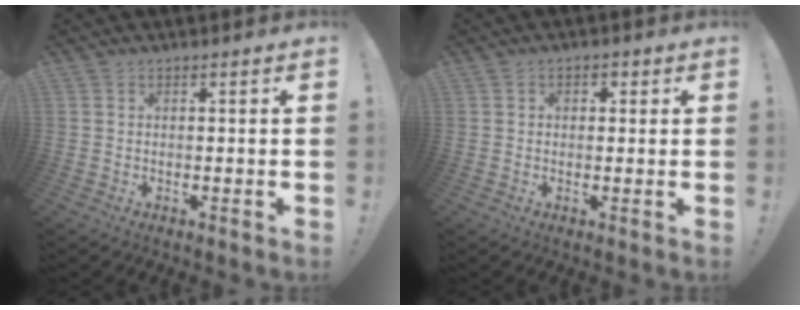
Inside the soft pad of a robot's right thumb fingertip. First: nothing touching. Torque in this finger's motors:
{"motor_torque": [0.07, -0.20, -0.08, 0.37, 0.06]}